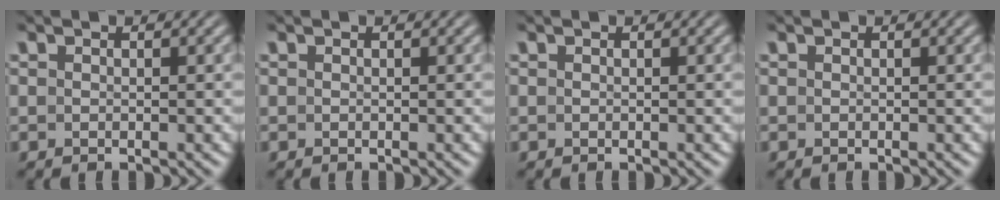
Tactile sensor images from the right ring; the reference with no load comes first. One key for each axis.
{"total": 0.0}
{"total": 0.0}
{"total": 0.0}